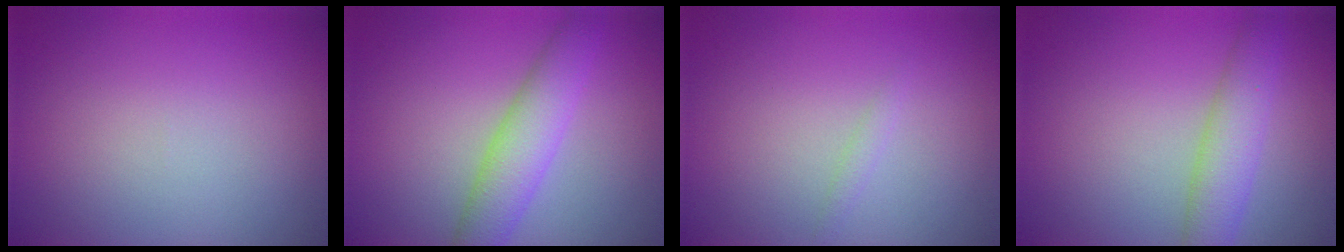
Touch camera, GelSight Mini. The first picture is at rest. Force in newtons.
{"total": 4.4, "press": 4.4, "slide": 0.1}
{"total": 0.7, "press": 0.7, "slide": 0.0}
{"total": 4.1, "press": 4.1, "slide": 0.1}